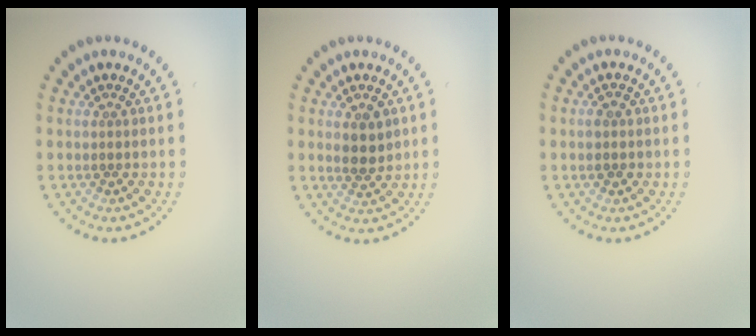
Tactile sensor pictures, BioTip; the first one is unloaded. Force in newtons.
{"total": 2.6, "press": 2.5, "slide": 0.7}
{"total": 1.2, "press": 1.2, "slide": 0.1}